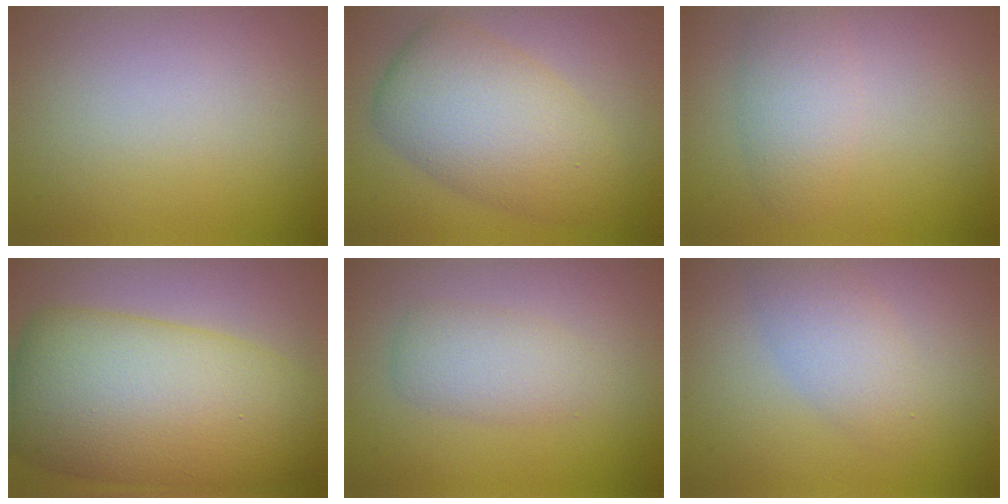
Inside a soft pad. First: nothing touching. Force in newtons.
{"total": 7.6, "press": 7.6, "slide": 0.2}
{"total": 3.1, "press": 3.1, "slide": 0.2}
{"total": 14.1, "press": 14.1, "slide": 0.1}
{"total": 2.6, "press": 2.6, "slide": 0.1}
{"total": 3.0, "press": 3.0, "slide": 0.1}